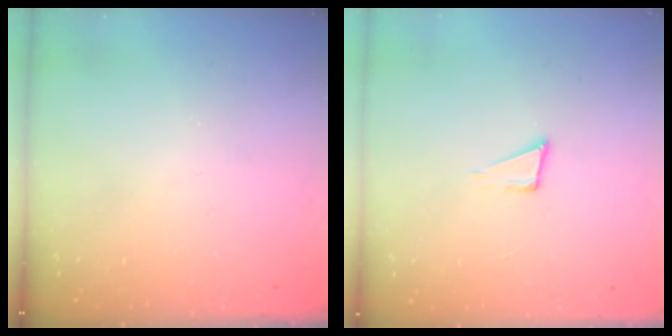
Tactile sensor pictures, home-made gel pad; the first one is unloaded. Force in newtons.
{"total": 4.6, "press": 3.4, "slide": 3.2}